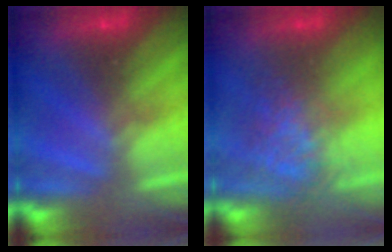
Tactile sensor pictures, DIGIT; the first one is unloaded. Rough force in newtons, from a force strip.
{"total": 3.8}